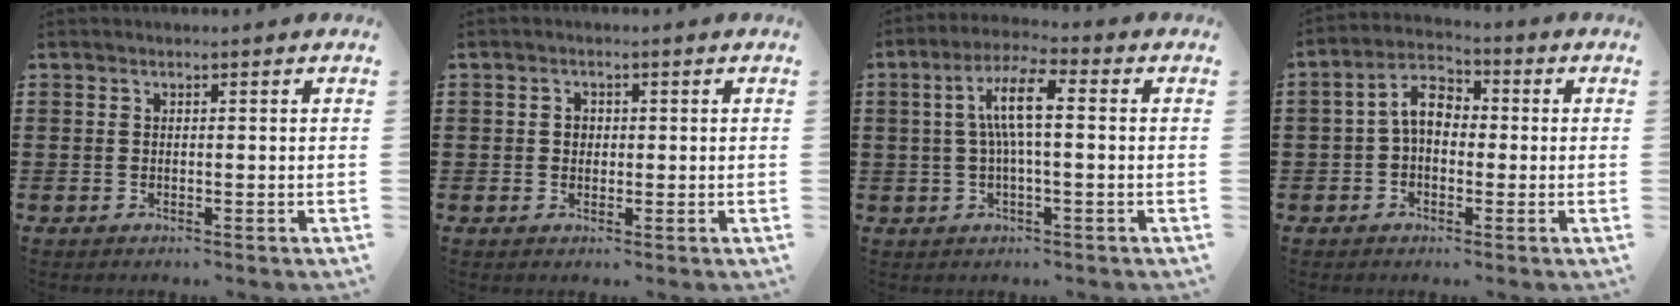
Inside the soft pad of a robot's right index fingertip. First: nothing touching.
{"total": 1.5, "force": [0.1, 1.3, 0.7], "torque": [-0.016, 0.008, 0.000]}
{"total": 7.3, "force": [0.3, 1.7, 7.1], "torque": [-0.146, 0.006, -0.004]}
{"total": 5.9, "force": [-0.3, 3.6, 4.7], "torque": [-0.105, 0.009, -0.011]}